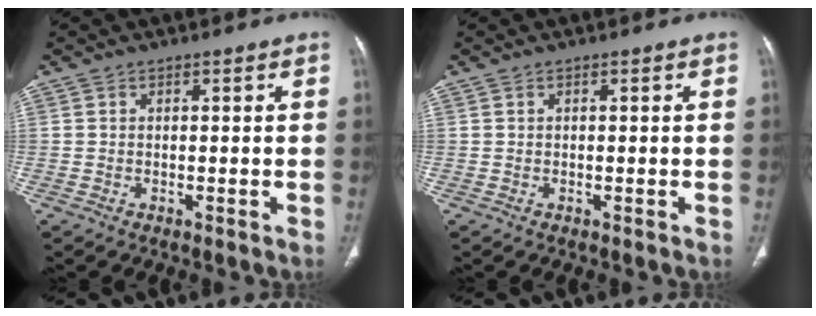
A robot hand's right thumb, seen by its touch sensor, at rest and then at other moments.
{"total": 0.0}